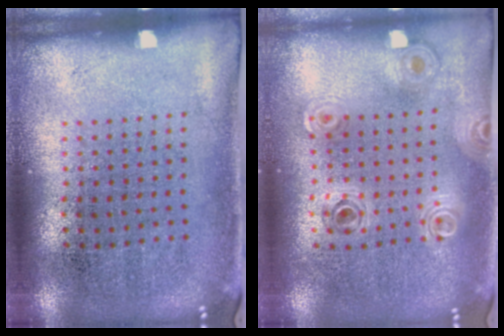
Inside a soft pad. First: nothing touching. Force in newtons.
{"total": 0.9, "press": 0.9, "slide": 0.1}